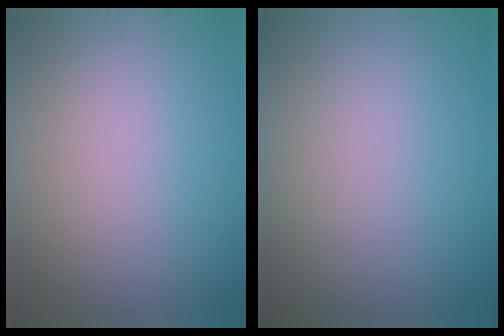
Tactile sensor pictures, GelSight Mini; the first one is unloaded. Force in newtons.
{"total": 0.0}